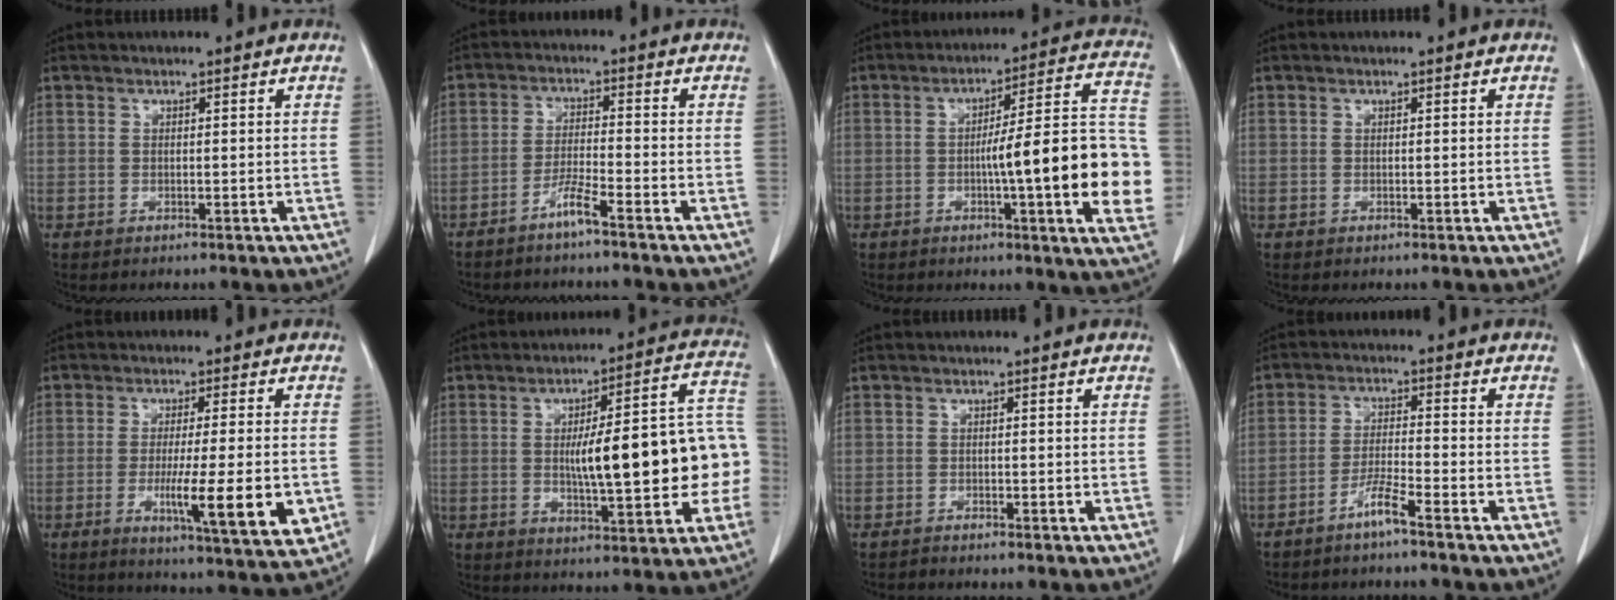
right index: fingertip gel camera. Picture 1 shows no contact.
{"total": 3.8, "force": [-2.9, -0.5, 2.4], "torque": [-0.051, -0.003, -0.062]}
{"total": 19.1, "force": [-3.0, 1.3, 18.8], "torque": [-0.192, 0.023, -0.038]}
{"total": 0.0}
{"total": 11.4, "force": [-2.8, 0.6, 11.0], "torque": [-0.169, -0.026, -0.044]}
{"total": 18.7, "force": [-1.3, 3.9, 18.3], "torque": [-0.216, 0.043, -0.009]}
{"total": 1.0, "force": [-1.0, -0.2, 0.0], "torque": [-0.003, -0.003, -0.018]}
{"total": 4.0, "force": [-3.1, -0.6, 2.5], "torque": [-0.053, -0.004, -0.066]}